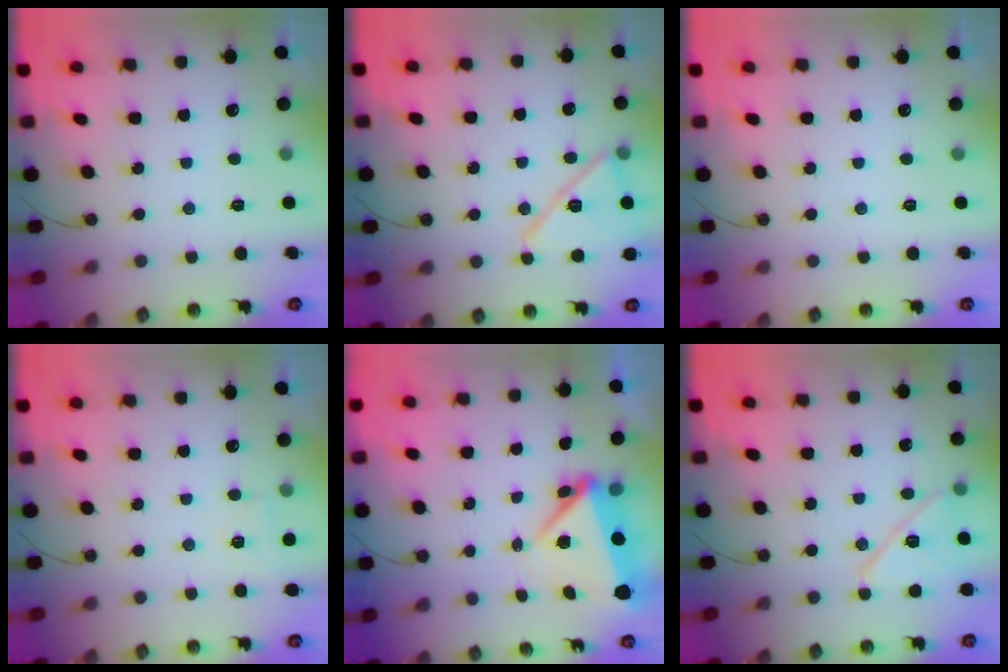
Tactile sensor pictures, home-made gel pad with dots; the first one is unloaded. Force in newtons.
{"total": 14.0, "press": 13.9, "slide": 0.7}
{"total": 0.0}
{"total": 4.2, "press": 3.5, "slide": 2.3}
{"total": 6.1, "press": 6.0, "slide": 1.0}
{"total": 12.9, "press": 12.9, "slide": 0.4}